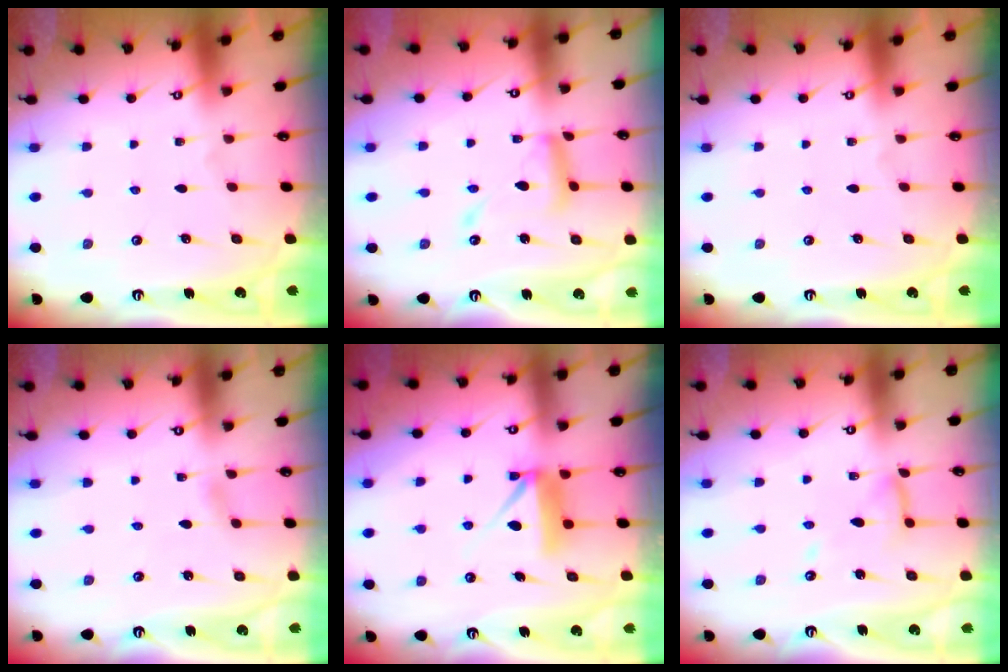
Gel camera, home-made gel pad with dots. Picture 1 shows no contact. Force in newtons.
{"total": 12.6, "press": 12.5, "slide": 1.1}
{"total": 0.0}
{"total": 2.7, "press": 2.7, "slide": 0.3}
{"total": 8.3, "press": 8.3, "slide": 0.5}
{"total": 10.2, "press": 10.1, "slide": 0.8}